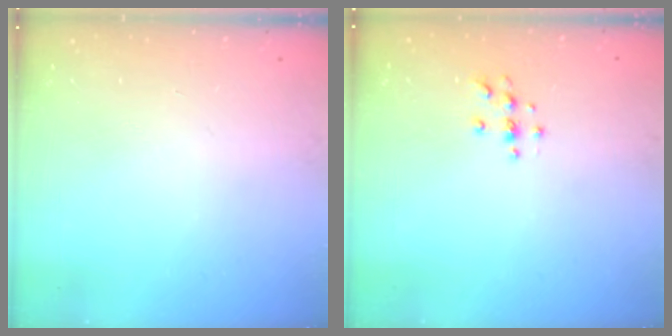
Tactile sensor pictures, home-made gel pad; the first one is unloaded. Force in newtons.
{"total": 3.8, "press": 3.8, "slide": 0.4}